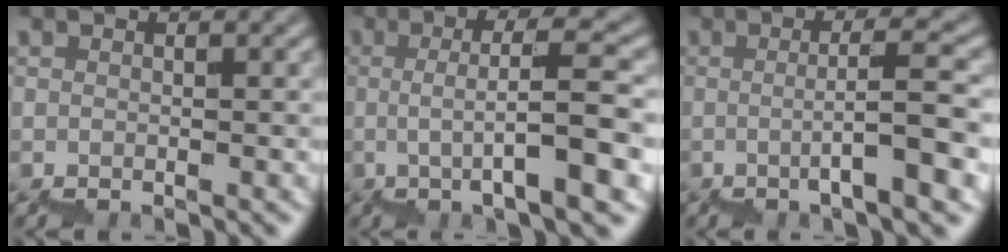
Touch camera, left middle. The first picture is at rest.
{"total": 7.2, "force": [-0.5, 1.0, 7.1], "torque": [-0.112, 0.030, -0.005]}
{"total": 6.4, "force": [-1.3, 0.7, 6.2], "torque": [-0.088, 0.030, -0.023]}